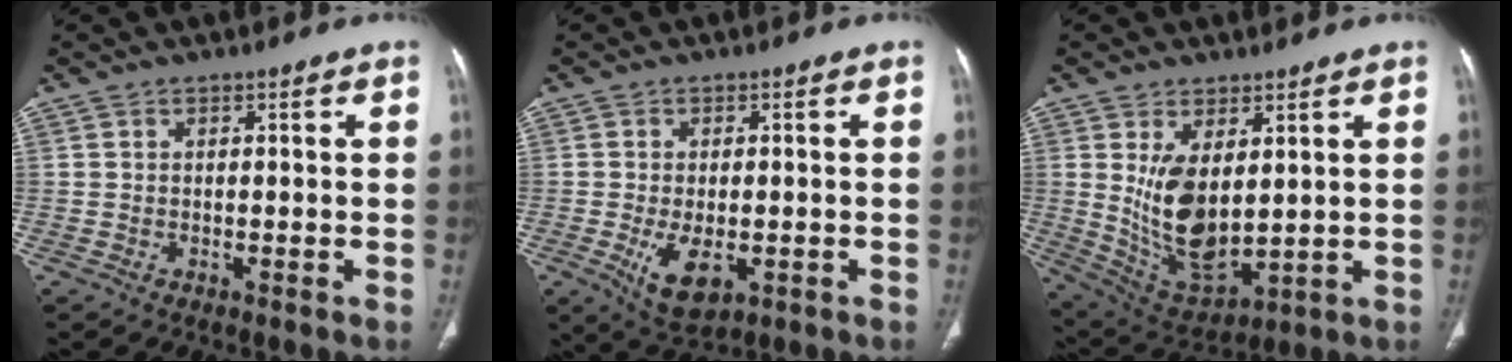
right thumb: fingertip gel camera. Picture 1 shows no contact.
{"total": 7.3, "force": [-2.0, 3.9, 5.8], "torque": [-0.099, -0.010, -0.022]}
{"total": 12.2, "force": [2.3, 6.3, 10.2], "torque": [-0.176, -0.025, 0.068]}